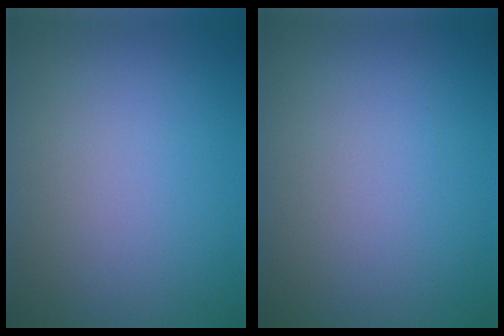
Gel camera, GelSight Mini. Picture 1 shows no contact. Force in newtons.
{"total": 0.0}